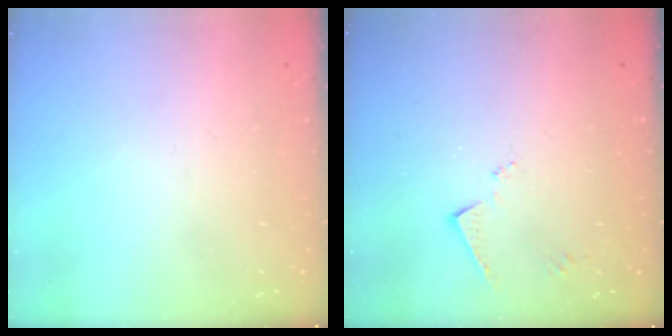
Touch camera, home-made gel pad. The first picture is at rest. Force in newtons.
{"total": 7.3, "press": 7.3, "slide": 0.3}